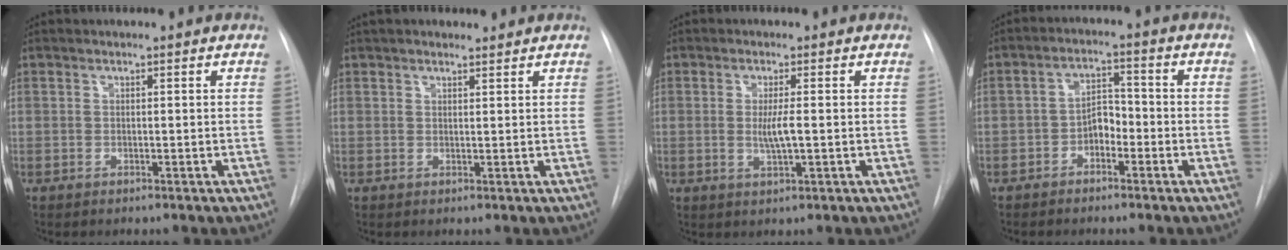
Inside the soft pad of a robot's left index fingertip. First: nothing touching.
{"total": 4.2, "force": [3.7, 1.2, 1.7], "torque": [-0.020, 0.026, 0.055]}
{"total": 3.3, "force": [-0.1, 0.2, 3.3], "torque": [-0.065, -0.006, -0.002]}
{"total": 4.1, "force": [-2.0, 2.3, 2.7], "torque": [-0.046, 0.016, -0.039]}